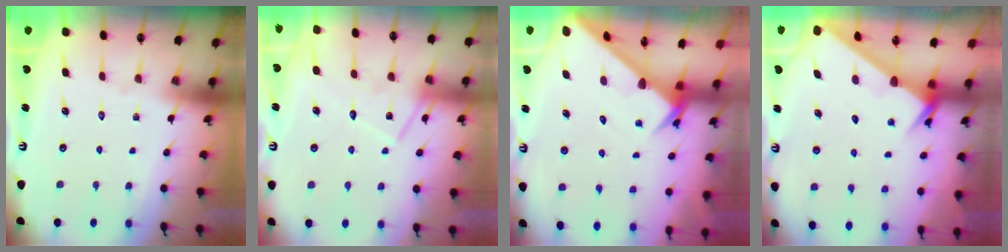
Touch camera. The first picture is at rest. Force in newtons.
{"total": 13.7, "press": 13.7, "slide": 0.9}
{"total": 2.7, "press": 2.7, "slide": 0.1}
{"total": 2.3, "press": 2.3, "slide": 0.2}